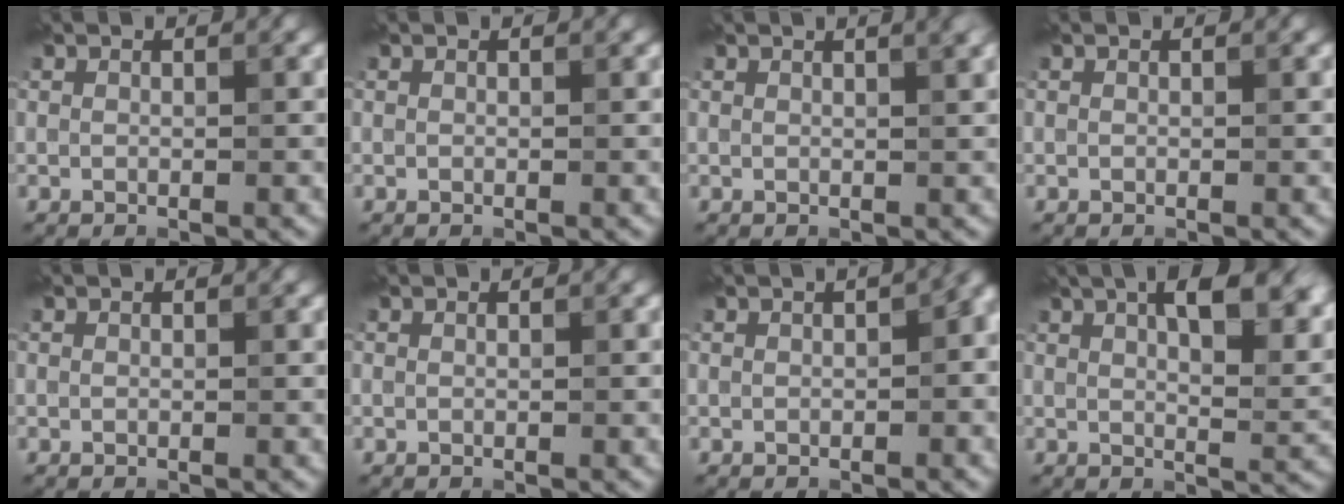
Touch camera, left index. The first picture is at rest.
{"total": 0.0}
{"total": 2.6, "force": [1.5, 1.0, 2.0], "torque": [-0.010, 0.006, 0.004]}
{"total": 0.0}
{"total": 0.0}
{"total": 0.0}
{"total": 3.1, "force": [0.3, 1.4, 2.8], "torque": [-0.023, 0.010, 0.003]}
{"total": 11.4, "force": [5.4, 4.6, 8.9], "torque": [-0.099, 0.026, 0.068]}